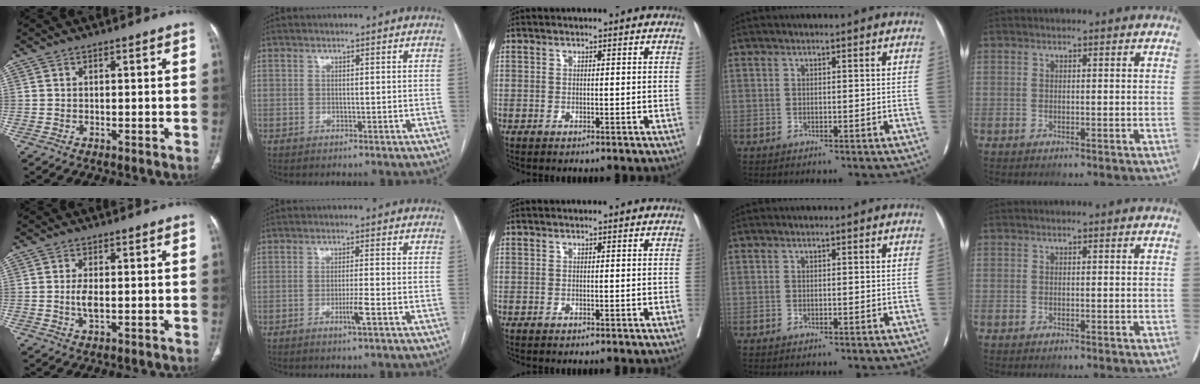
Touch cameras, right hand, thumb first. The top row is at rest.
{"thumb": {"total": 2.9, "force": [-0.2, 1.2, 2.6], "torque": [-0.055, -0.005, -0.004]}, "index": {"total": 3.5, "force": [-1.4, -0.4, 3.1], "torque": [-0.059, -0.008, -0.027]}}